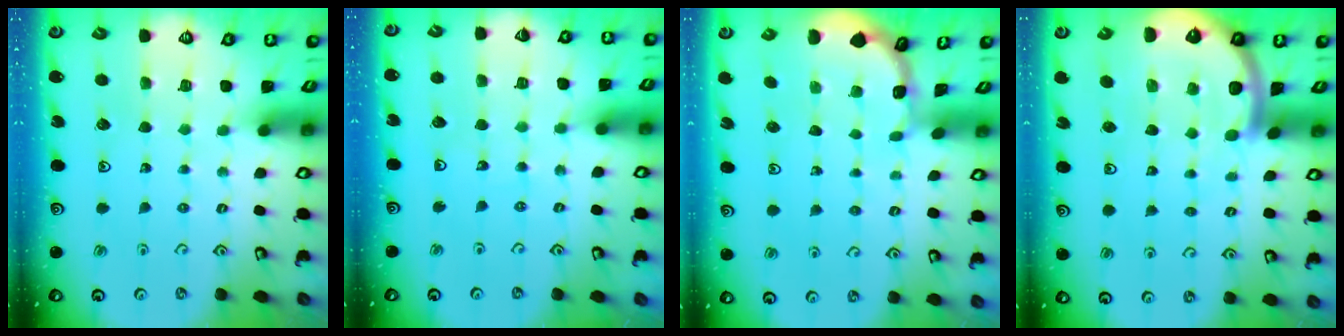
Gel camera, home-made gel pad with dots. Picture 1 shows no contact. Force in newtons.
{"total": 3.8, "press": 3.7, "slide": 0.4}
{"total": 1.2, "press": 1.1, "slide": 0.1}
{"total": 5.4, "press": 5.4, "slide": 0.9}